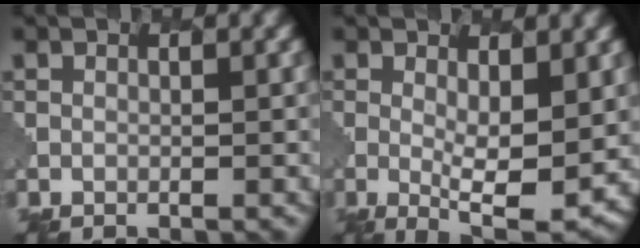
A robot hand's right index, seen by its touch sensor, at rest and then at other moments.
{"total": 5.8, "force": [0.5, 1.8, 5.5], "torque": [-0.090, -0.017, 0.015]}